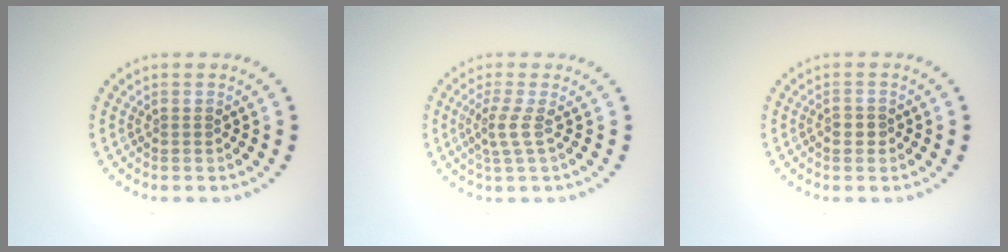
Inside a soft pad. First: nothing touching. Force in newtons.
{"total": 2.0, "press": 1.3, "slide": 1.5}
{"total": 1.3, "press": 1.3, "slide": 0.3}